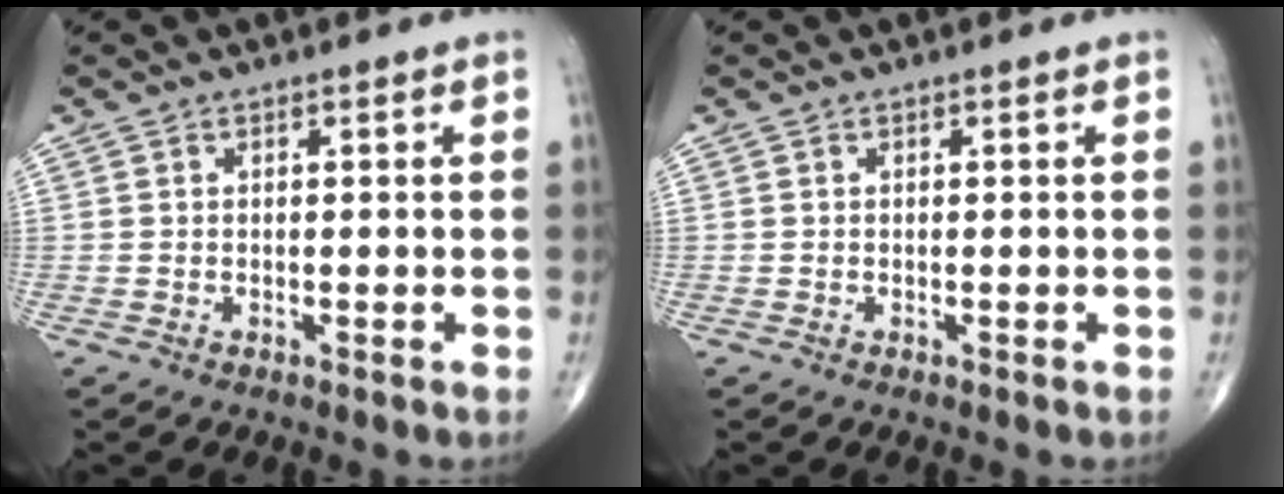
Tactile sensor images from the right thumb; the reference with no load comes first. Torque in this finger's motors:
{"motor_torque": [0.00, 0.00, -0.04, 0.00, 0.00]}